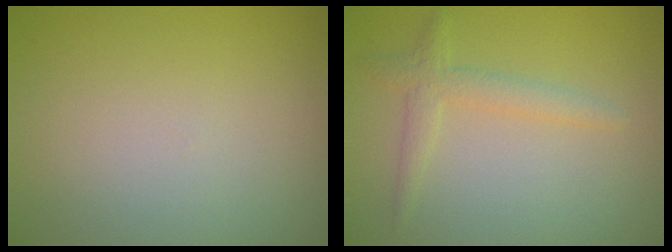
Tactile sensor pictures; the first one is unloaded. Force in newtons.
{"total": 2.0, "press": 2.0, "slide": 0.1}